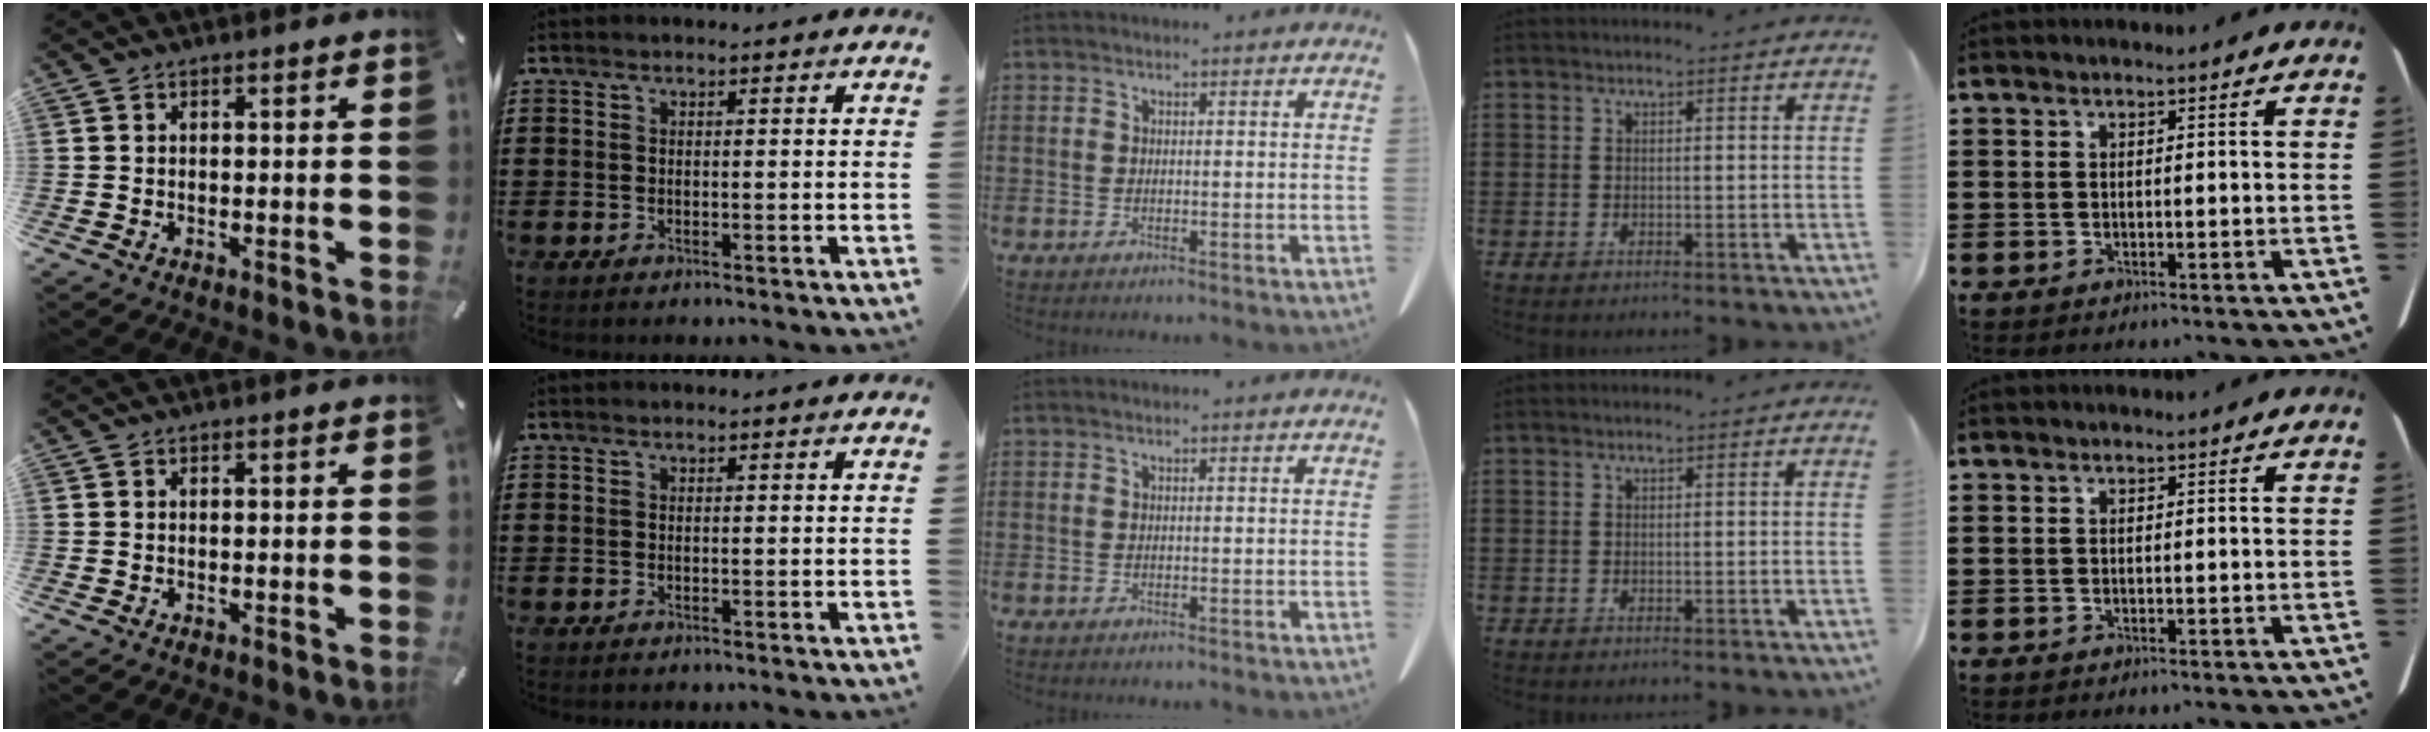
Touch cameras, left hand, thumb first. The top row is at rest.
{}